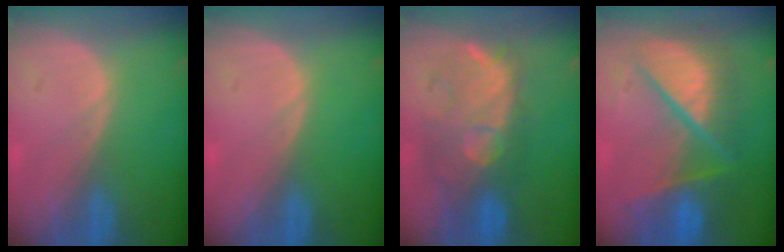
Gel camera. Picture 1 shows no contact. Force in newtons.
{"total": 0.0}
{"total": 9.8, "press": 9.5, "slide": 2.7}
{"total": 10.9, "press": 10.9, "slide": 1.4}